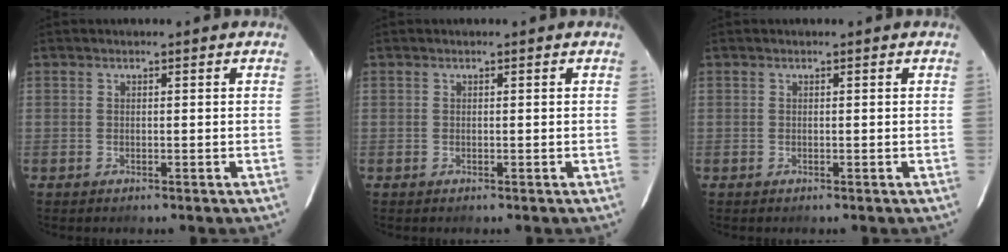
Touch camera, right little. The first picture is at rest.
{"total": 0.0}
{"total": 0.0}